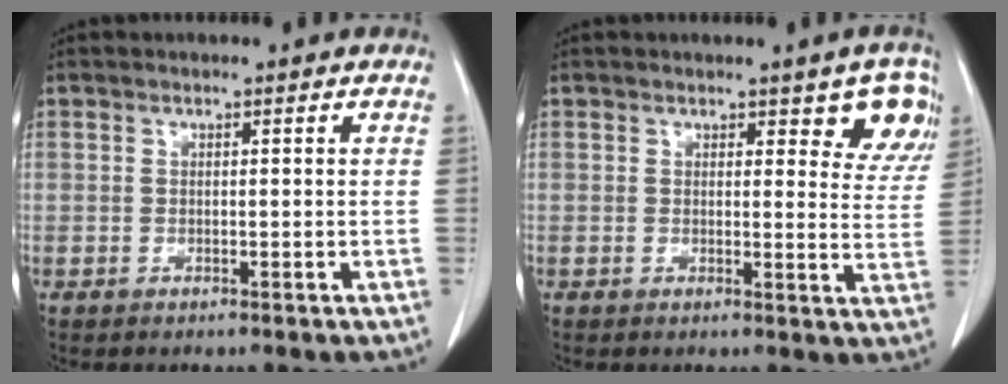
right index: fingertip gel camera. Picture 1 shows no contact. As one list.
[{"total": 6.5, "force": [3.7, 2.4, 4.8], "torque": [-0.033, -0.007, 0.036]}]